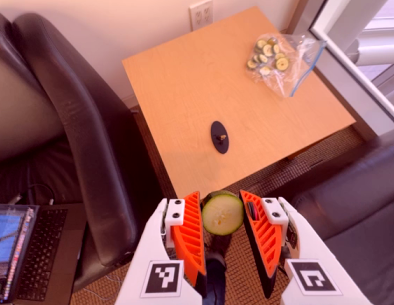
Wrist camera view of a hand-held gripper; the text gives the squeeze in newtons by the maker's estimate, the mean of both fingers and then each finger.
{"total": 8.3, "left": 8.1, "right": 8.5}